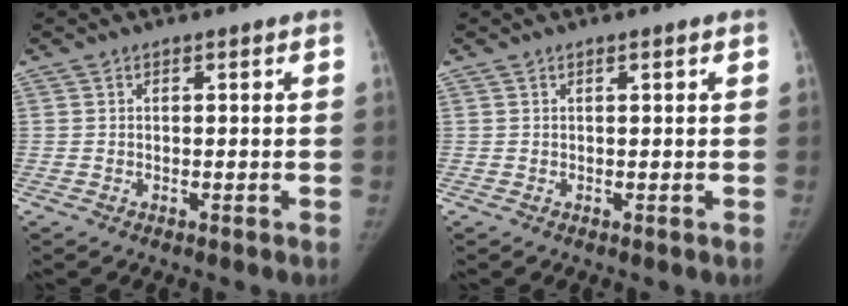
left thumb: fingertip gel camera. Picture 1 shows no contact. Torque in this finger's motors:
{"motor_torque": [-0.25, 0.04, -0.53, 0.24, -0.01]}